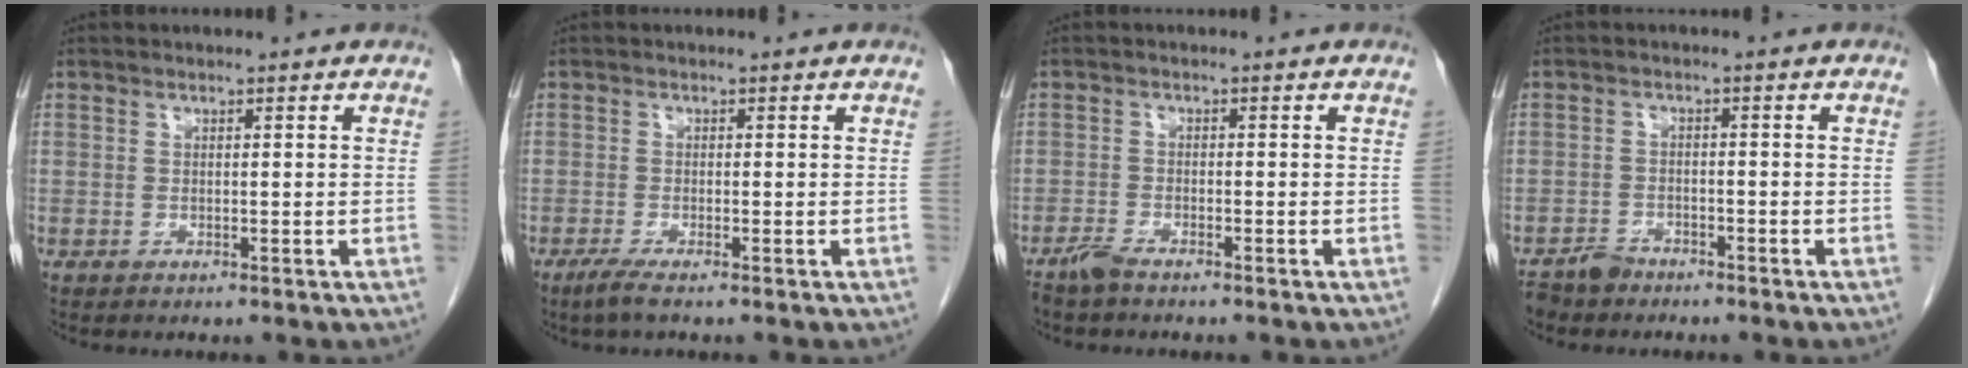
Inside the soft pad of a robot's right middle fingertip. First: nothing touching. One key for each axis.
{"total": 2.0, "fx": -1.4, "fy": -0.1, "fz": 1.4, "tx": -0.039, "ty": -0.008, "tz": -0.033}
{"total": 2.1, "fx": -1.9, "fy": 0.1, "fz": 1.0, "tx": -0.028, "ty": -0.004, "tz": -0.039}
{"total": 2.6, "fx": -2.4, "fy": 0.9, "fz": 0.4, "tx": -0.012, "ty": -0.003, "tz": -0.041}